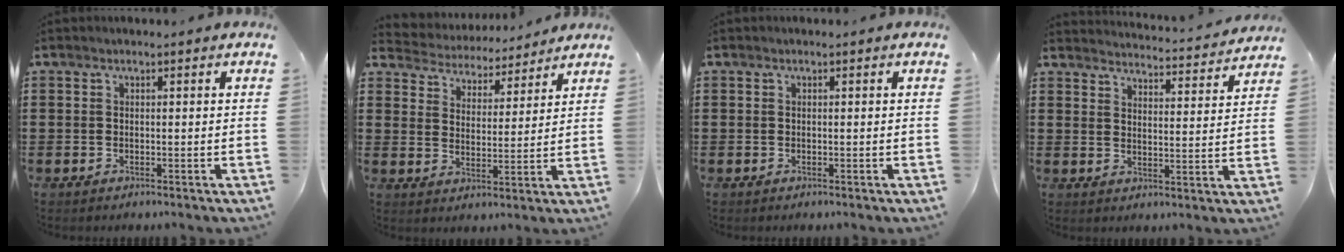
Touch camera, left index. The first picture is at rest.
{"total": 4.3, "force": [4.3, 0.4, -0.3], "torque": [-0.021, -0.030, 0.070]}
{"total": 0.0}
{"total": 3.5, "force": [3.5, -0.4, 0.1], "torque": [-0.012, -0.035, 0.055]}